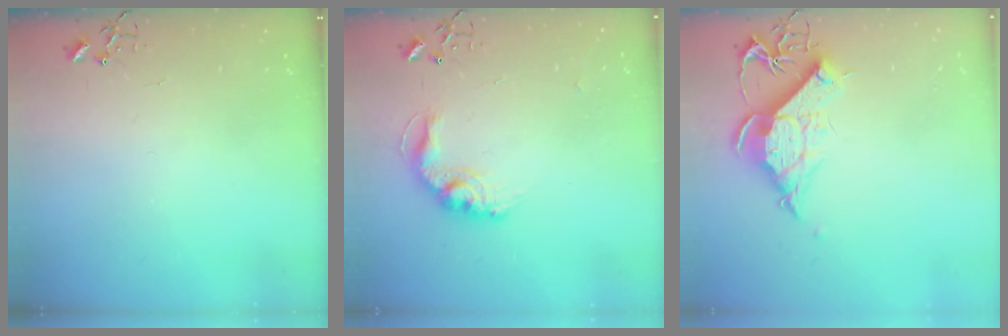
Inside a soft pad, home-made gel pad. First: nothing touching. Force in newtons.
{"total": 13.8, "press": 13.8, "slide": 1.0}
{"total": 13.2, "press": 13.1, "slide": 1.6}